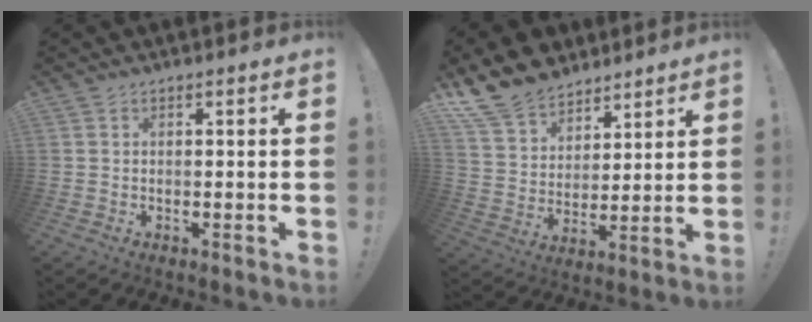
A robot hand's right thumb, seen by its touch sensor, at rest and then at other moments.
{"total": 13.5, "force": [10.9, 7.4, 3.2], "torque": [-0.067, -0.082, 0.210]}